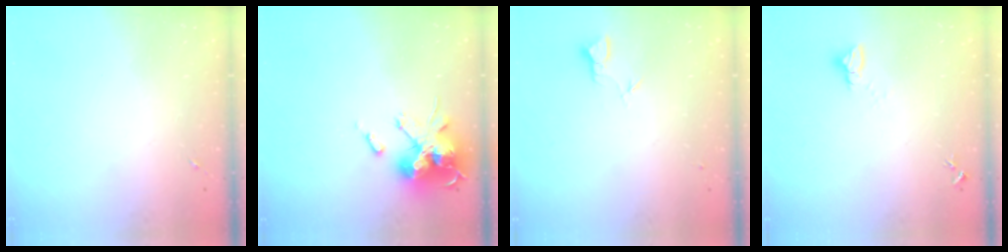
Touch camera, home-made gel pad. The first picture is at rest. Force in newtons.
{"total": 19.6, "press": 19.6, "slide": 0.1}
{"total": 2.0, "press": 2.0, "slide": 0.1}
{"total": 2.8, "press": 2.8, "slide": 0.1}